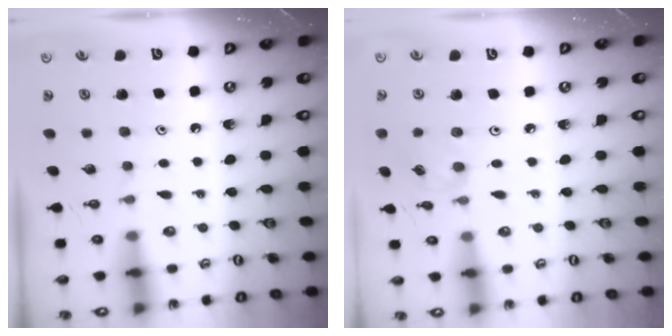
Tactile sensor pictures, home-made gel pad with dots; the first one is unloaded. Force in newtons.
{"total": 3.6, "press": 3.5, "slide": 0.5}